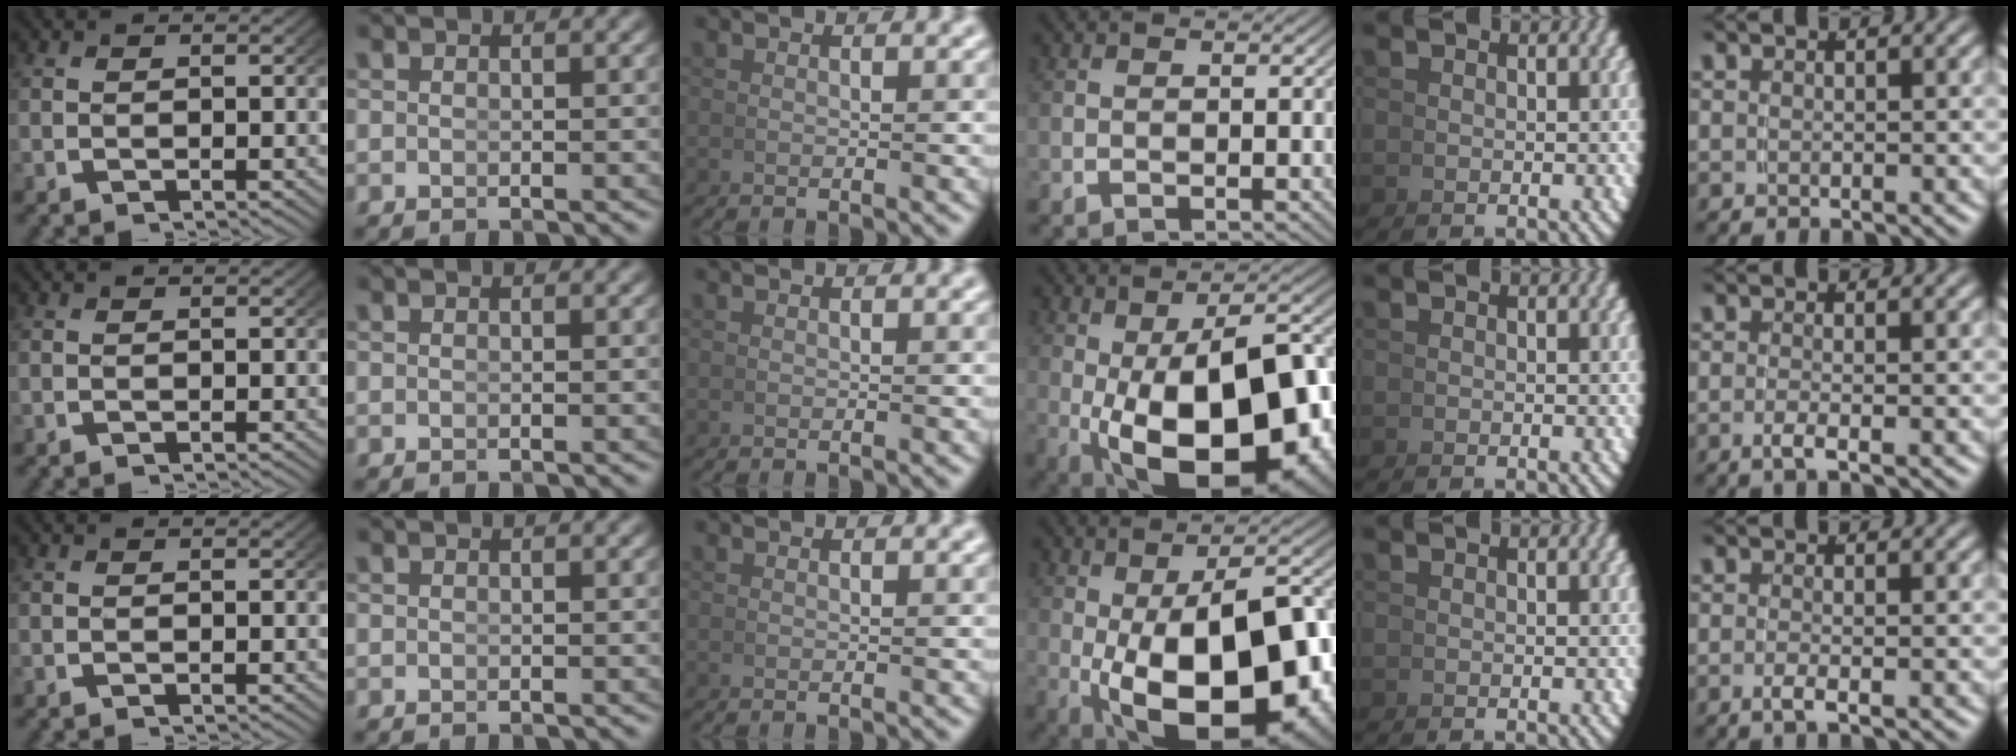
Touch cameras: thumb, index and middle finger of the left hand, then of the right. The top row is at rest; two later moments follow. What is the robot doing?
{"motion": "lift_and_place", "object": "bowl"}